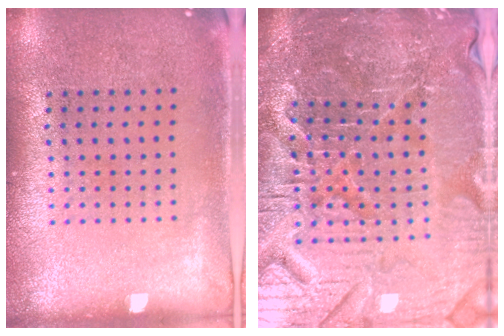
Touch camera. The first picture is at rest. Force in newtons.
{"total": 5.8, "press": 5.5, "slide": 1.9}